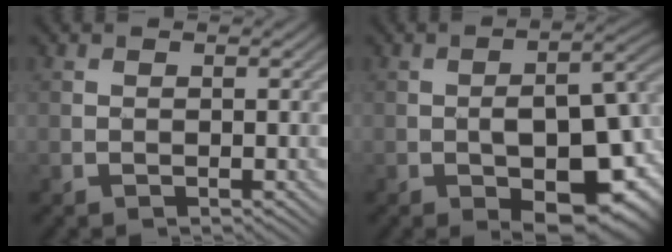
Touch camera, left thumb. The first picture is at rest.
{"total": 13.4, "force": [-4.0, 6.5, 11.1], "torque": [-0.152, -0.026, -0.048]}